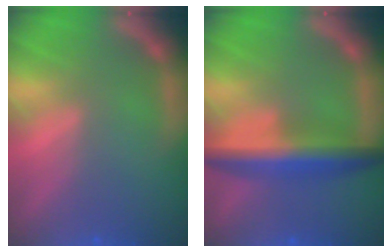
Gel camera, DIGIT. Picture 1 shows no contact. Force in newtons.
{"total": 6.5}